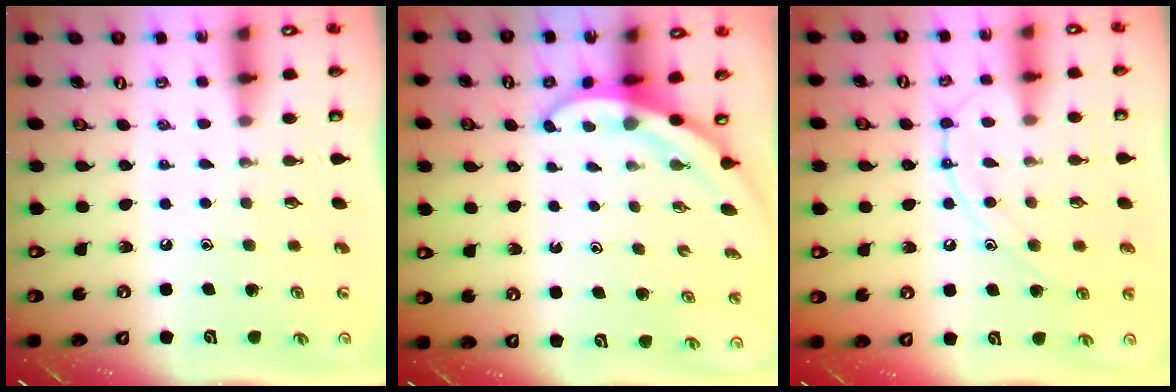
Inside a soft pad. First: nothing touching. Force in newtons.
{"total": 3.0, "press": 3.0, "slide": 0.1}
{"total": 11.5, "press": 11.4, "slide": 1.1}